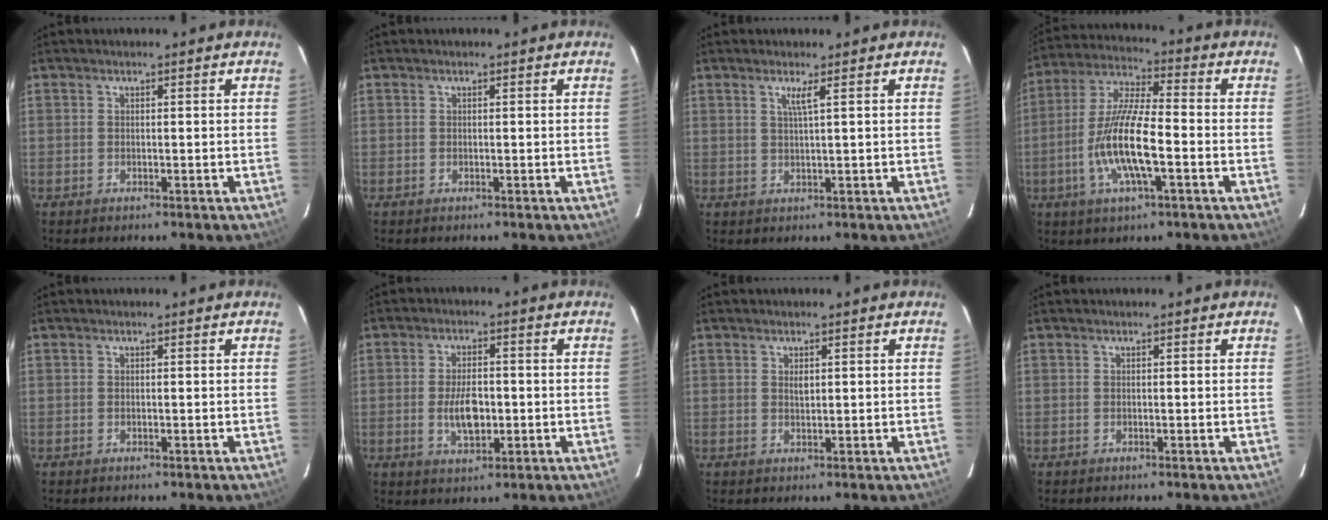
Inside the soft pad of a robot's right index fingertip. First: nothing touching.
{"total": 0.0}
{"total": 2.0, "force": [0.9, -0.6, 1.6], "torque": [-0.028, -0.004, 0.017]}
{"total": 13.4, "force": [-3.9, 2.8, 12.5], "torque": [-0.257, -0.004, -0.076]}
{"total": 0.0}
{"total": 6.7, "force": [-1.2, 3.3, 5.6], "torque": [-0.108, -0.003, -0.017]}
{"total": 1.2, "force": [0.4, 0.7, 0.9], "torque": [-0.015, 0.002, 0.007]}
{"total": 0.0}